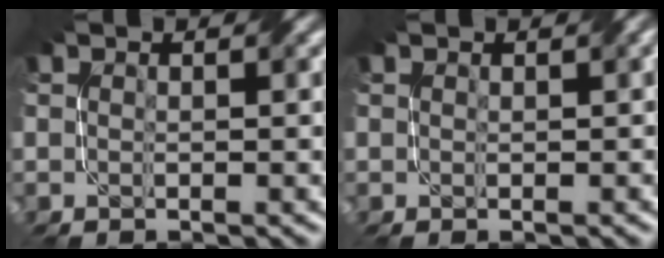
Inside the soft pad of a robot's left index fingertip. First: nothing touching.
{"total": 0.7, "force": [0.5, 0.1, 0.4], "torque": [-0.004, 0.003, 0.009]}